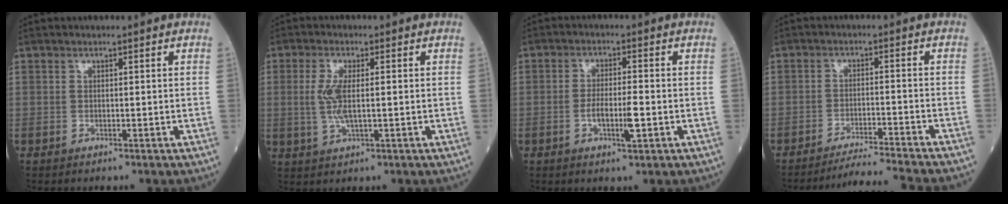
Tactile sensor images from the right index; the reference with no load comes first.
{"total": 5.0, "force": [0.1, 1.5, 4.8], "torque": [-0.109, -0.002, 0.003]}
{"total": 4.6, "force": [-1.3, 0.6, 4.4], "torque": [-0.078, -0.003, -0.023]}
{"total": 11.0, "force": [-10.3, -2.0, 3.4], "torque": [-0.028, -0.027, -0.153]}